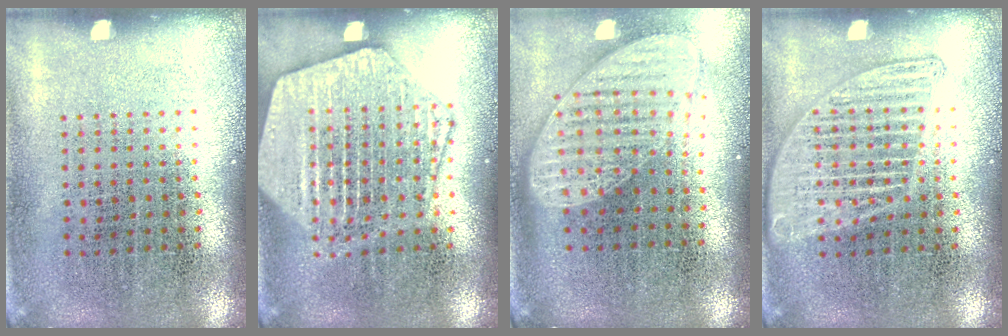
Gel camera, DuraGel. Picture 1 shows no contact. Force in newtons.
{"total": 2.9, "press": 2.8, "slide": 0.4}
{"total": 1.9, "press": 1.5, "slide": 1.1}
{"total": 1.4, "press": 1.4, "slide": 0.2}